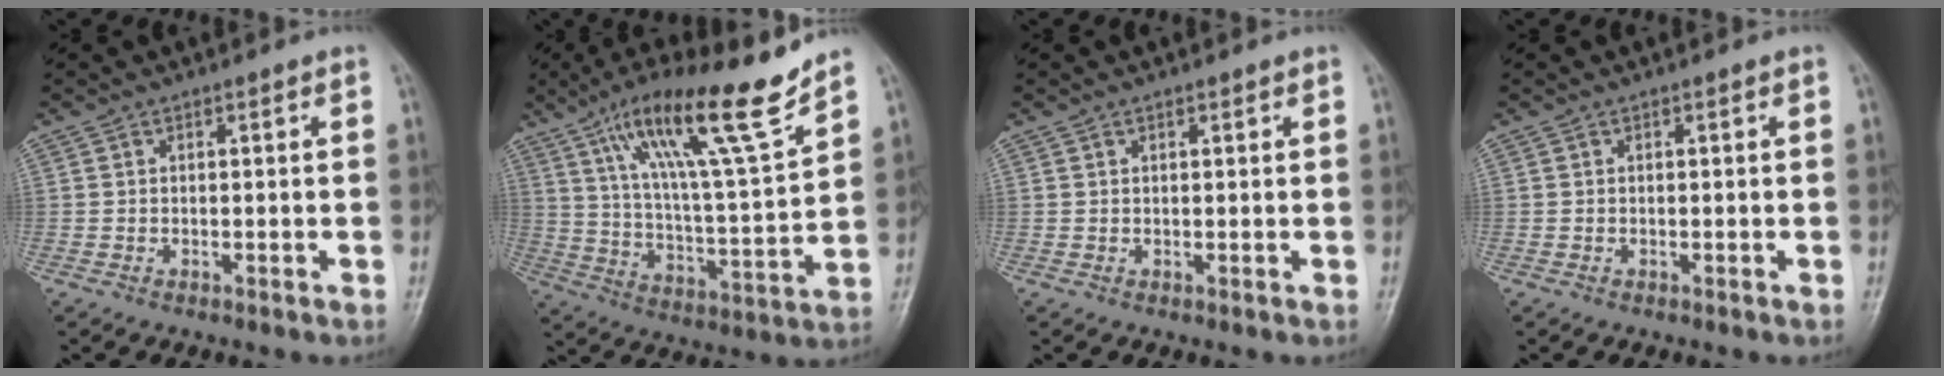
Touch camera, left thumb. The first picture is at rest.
{"total": 19.5, "force": [13.1, 2.0, 14.4], "torque": [-0.225, -0.060, 0.223]}
{"total": 0.5, "force": [0.4, 0.2, 0.2], "torque": [-0.003, -0.002, 0.004]}
{"total": 0.0}